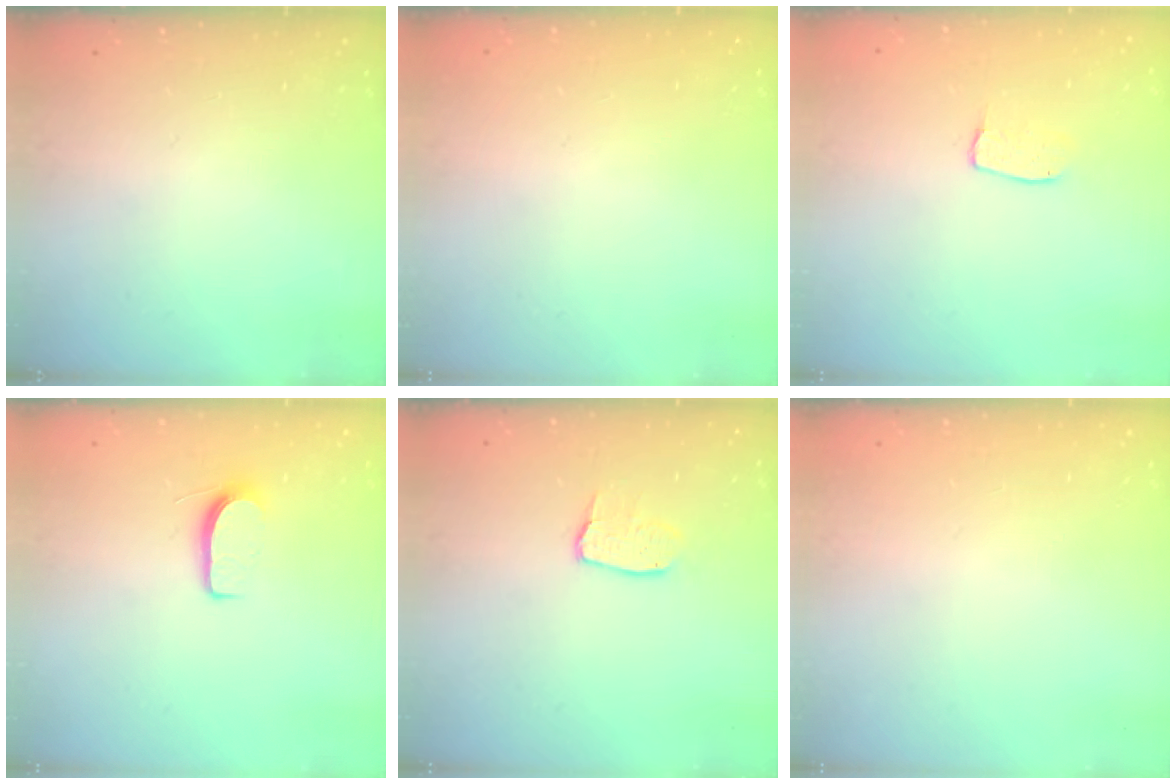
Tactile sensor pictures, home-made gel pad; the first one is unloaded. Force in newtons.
{"total": 0.0}
{"total": 4.8, "press": 4.8, "slide": 0.3}
{"total": 6.1, "press": 6.0, "slide": 0.7}
{"total": 6.1, "press": 6.0, "slide": 0.4}
{"total": 0.0}